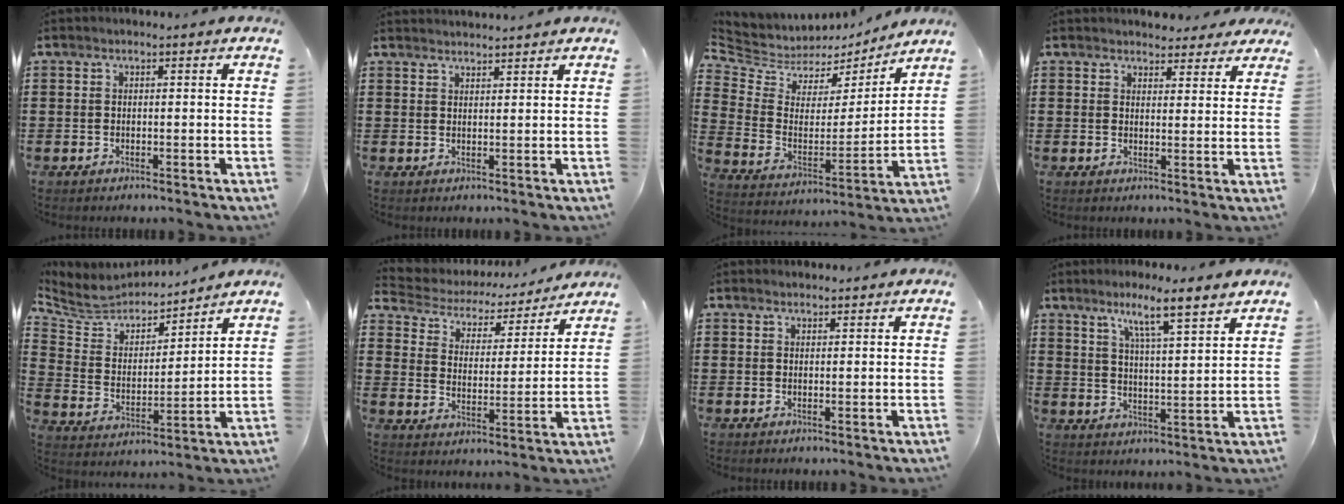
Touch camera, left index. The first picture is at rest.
{"total": 1.7, "force": [1.7, -0.2, -0.1], "torque": [-0.001, 0.000, 0.033]}
{"total": 5.3, "force": [4.7, 2.5, 0.2], "torque": [-0.043, -0.038, 0.079]}
{"total": 3.7, "force": [3.5, 1.2, 0.2], "torque": [-0.006, -0.009, 0.065]}
{"total": 6.4, "force": [6.0, 2.4, 0.6], "torque": [-0.054, -0.040, 0.102]}
{"total": 4.0, "force": [3.8, 1.1, 0.6], "torque": [-0.038, -0.027, 0.057]}
{"total": 1.0, "force": [1.0, 0.2, 0.1], "torque": [-0.003, 0.001, 0.020]}
{"total": 6.8, "force": [5.2, -0.1, 4.4], "torque": [-0.086, -0.022, 0.083]}